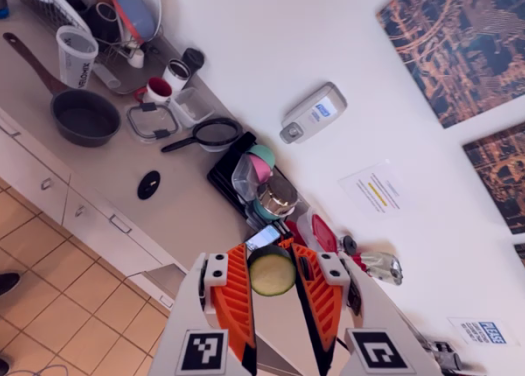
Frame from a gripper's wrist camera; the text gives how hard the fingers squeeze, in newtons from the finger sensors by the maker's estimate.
{"total": 7.9, "left": 7.7, "right": 8.2}